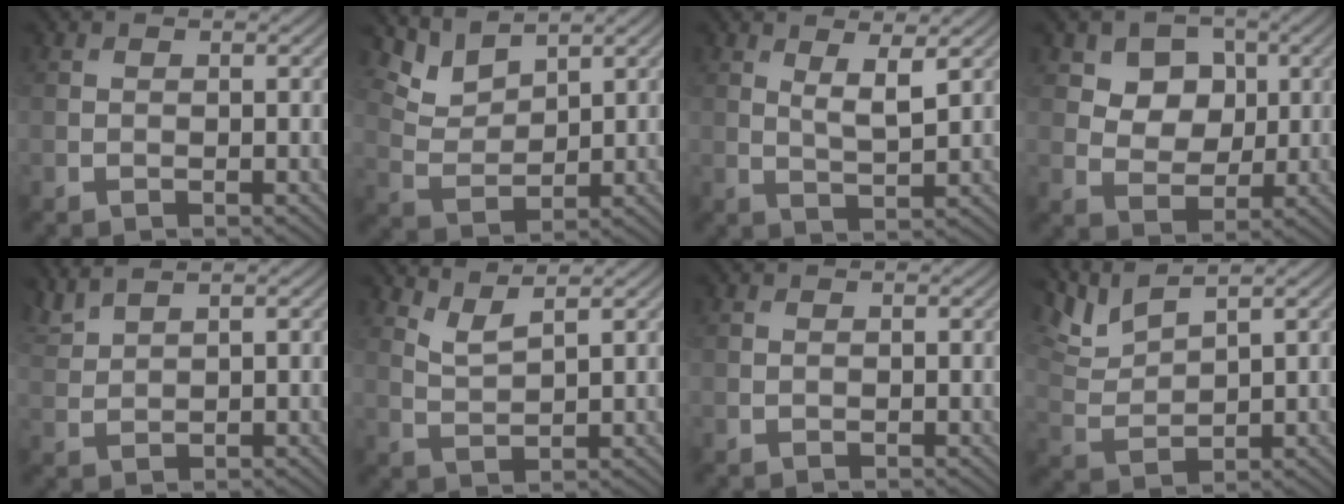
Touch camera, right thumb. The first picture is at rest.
{"total": 4.9, "force": [4.1, 1.6, 2.0], "torque": [-0.062, -0.004, 0.087]}
{"total": 3.4, "force": [1.8, 0.7, 2.8], "torque": [-0.061, -0.008, 0.036]}
{"total": 6.6, "force": [2.9, 5.0, 3.1], "torque": [-0.084, -0.015, 0.066]}
{"total": 3.1, "force": [2.8, 0.4, 1.3], "torque": [-0.037, 0.011, 0.063]}
{"total": 3.2, "force": [2.6, 0.5, 1.7], "torque": [-0.042, -0.003, 0.063]}
{"total": 0.0}
{"total": 5.4, "force": [4.2, 1.2, 3.2], "torque": [-0.089, 0.007, 0.092]}